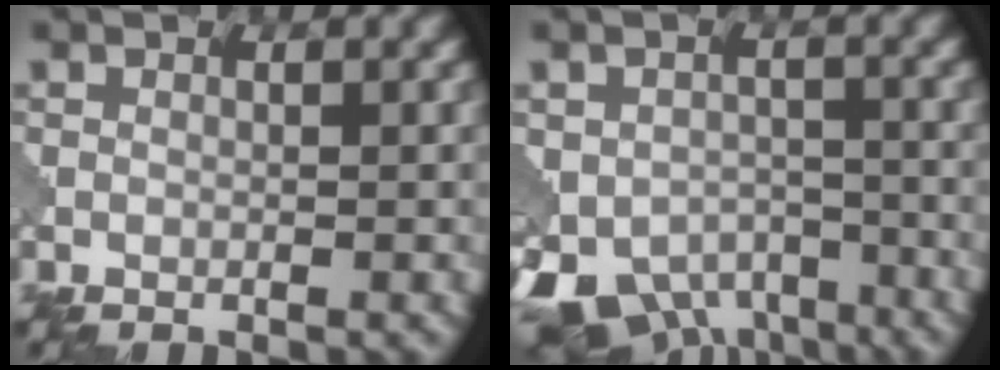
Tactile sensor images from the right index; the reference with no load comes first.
{"total": 9.2, "force": [-5.8, 5.3, 4.9], "torque": [-0.087, -0.019, -0.091]}